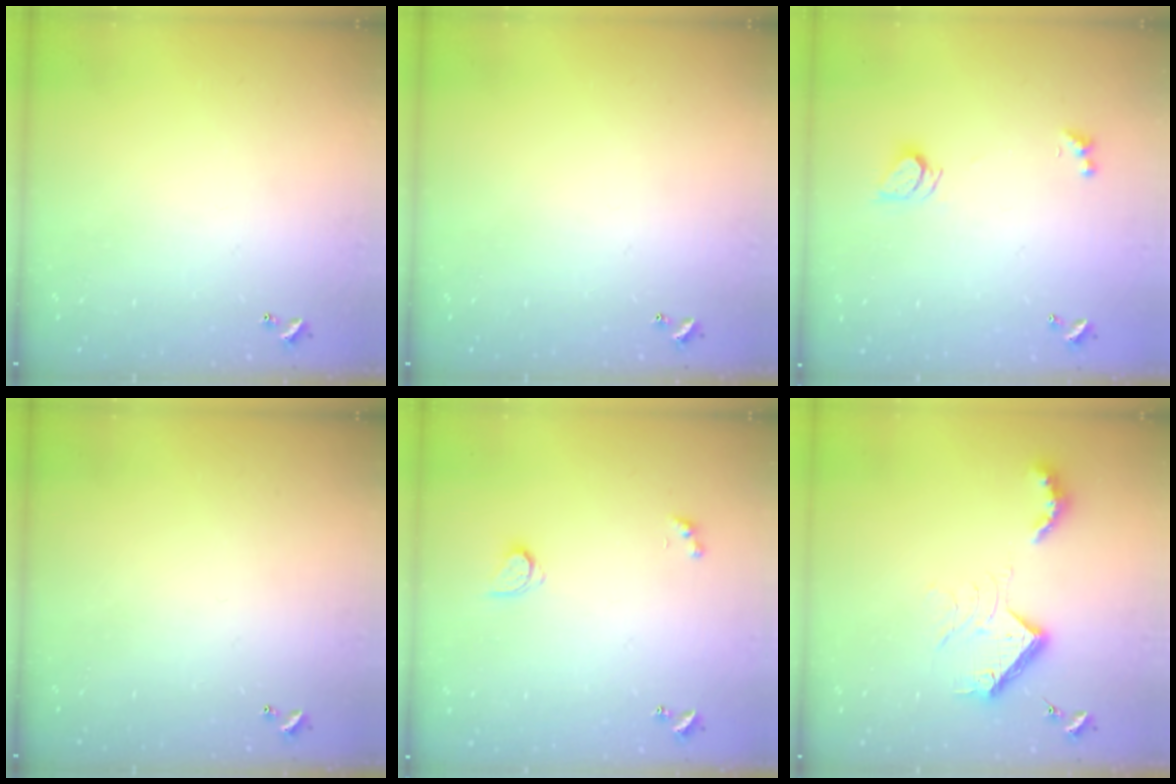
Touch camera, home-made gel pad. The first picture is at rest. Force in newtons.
{"total": 0.0}
{"total": 2.3, "press": 2.3, "slide": 0.2}
{"total": 0.0}
{"total": 2.6, "press": 2.6, "slide": 0.3}
{"total": 12.0, "press": 12.0, "slide": 0.4}